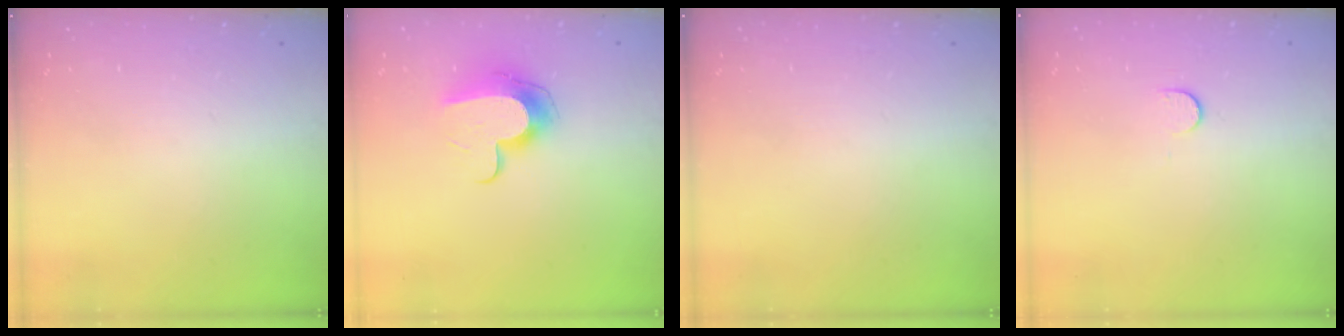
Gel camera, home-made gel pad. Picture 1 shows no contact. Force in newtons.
{"total": 11.5, "press": 11.5, "slide": 0.4}
{"total": 0.0}
{"total": 6.1, "press": 6.1, "slide": 0.6}